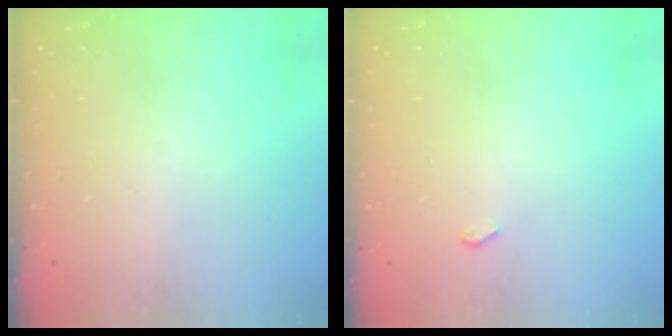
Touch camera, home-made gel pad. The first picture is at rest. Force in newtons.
{"total": 2.2, "press": 2.2, "slide": 0.3}